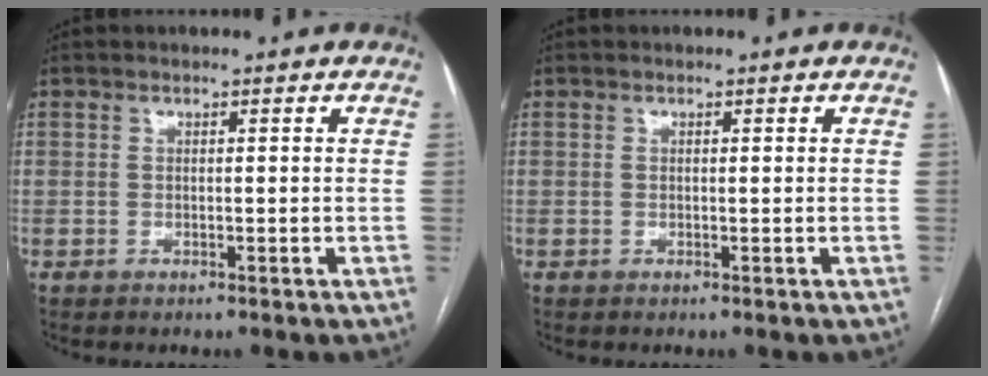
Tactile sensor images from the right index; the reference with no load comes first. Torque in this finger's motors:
{"motor_torque": [0.28, 0.19, -0.02, 0.01]}